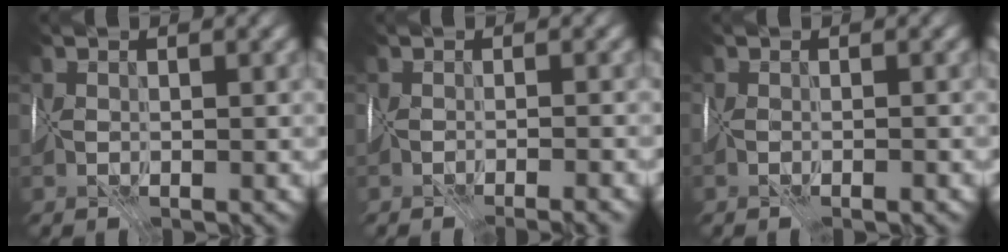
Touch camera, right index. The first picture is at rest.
{"total": 3.7, "force": [-3.1, 0.5, 1.8], "torque": [-0.006, -0.004, -0.030]}
{"total": 2.4, "force": [-1.6, 0.7, 1.6], "torque": [-0.009, 0.000, -0.019]}